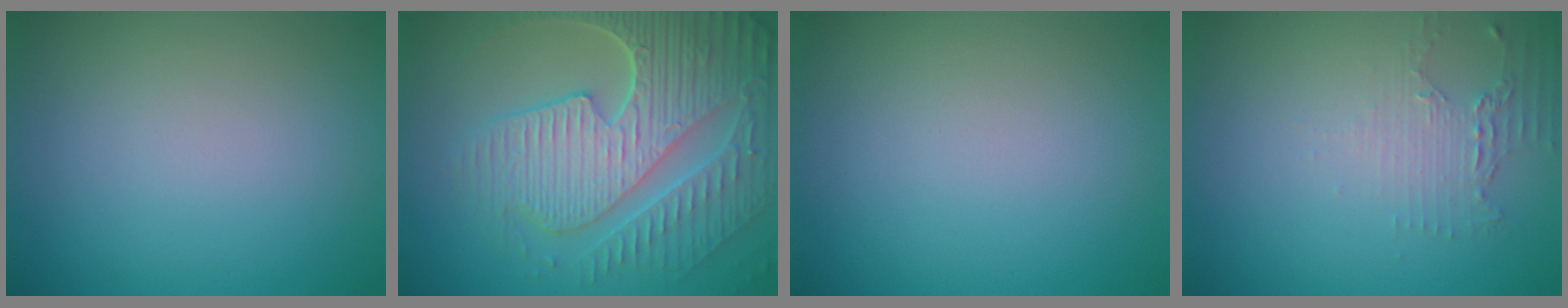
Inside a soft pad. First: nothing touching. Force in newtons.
{"total": 9.1, "press": 6.5, "slide": 6.3}
{"total": 0.0}
{"total": 2.3, "press": 1.7, "slide": 1.5}